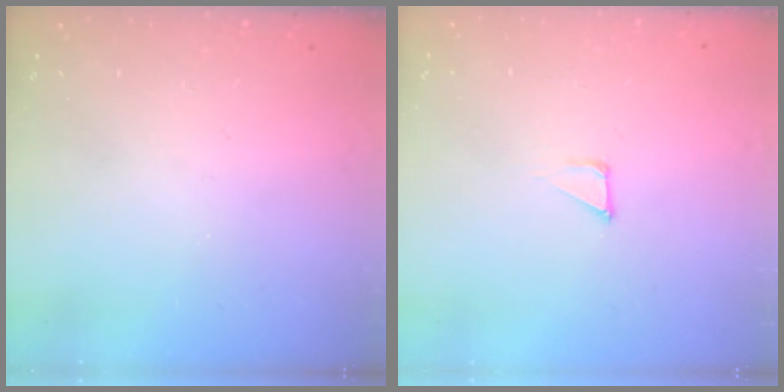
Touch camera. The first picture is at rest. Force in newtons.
{"total": 1.3, "press": 1.3, "slide": 0.0}